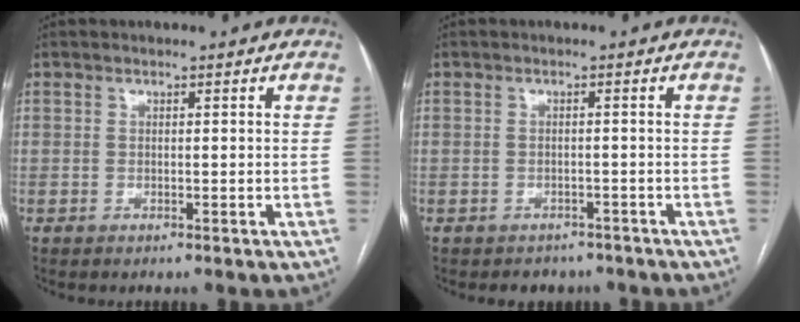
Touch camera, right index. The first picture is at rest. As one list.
[{"total": 3.9, "force": [-3.1, 2.3, 0.1], "torque": [-0.003, 0.010, -0.039]}]